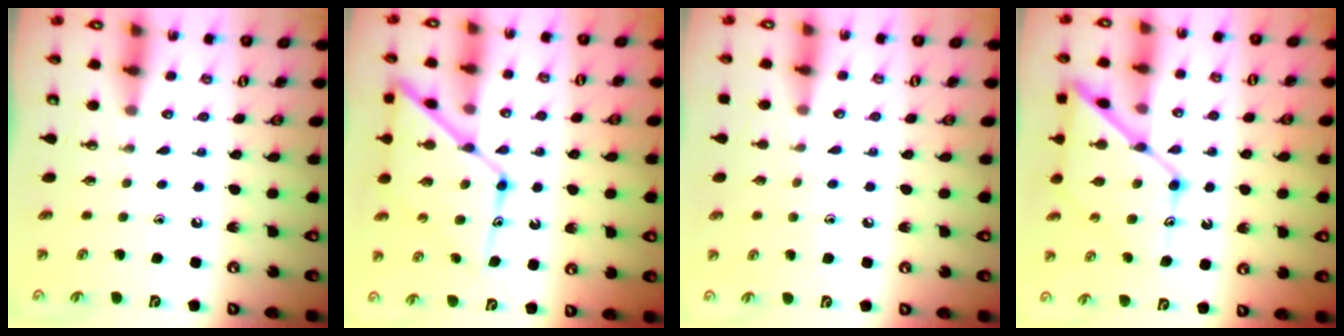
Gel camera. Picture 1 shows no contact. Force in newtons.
{"total": 14.8, "press": 14.7, "slide": 1.3}
{"total": 5.0, "press": 5.0, "slide": 0.6}
{"total": 16.0, "press": 15.9, "slide": 1.4}